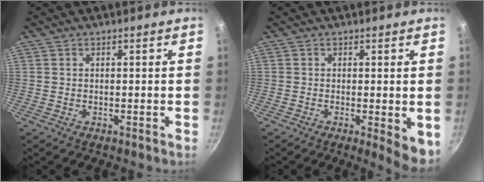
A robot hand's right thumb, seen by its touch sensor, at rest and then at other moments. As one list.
[{"total": 5.3, "force": [-0.8, 1.5, 5.0], "torque": [-0.057, -0.010, -0.007]}]